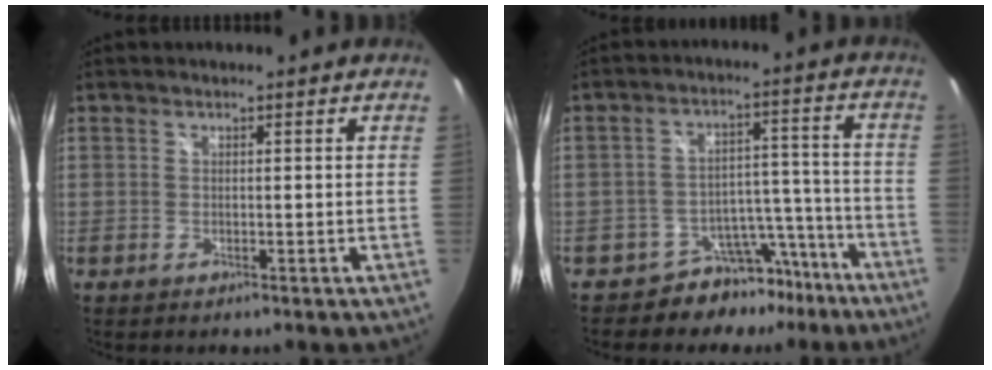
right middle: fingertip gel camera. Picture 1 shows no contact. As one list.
[{"total": 9.8, "force": [-8.0, 5.4, 1.3], "torque": [-0.007, 0.049, -0.110]}]